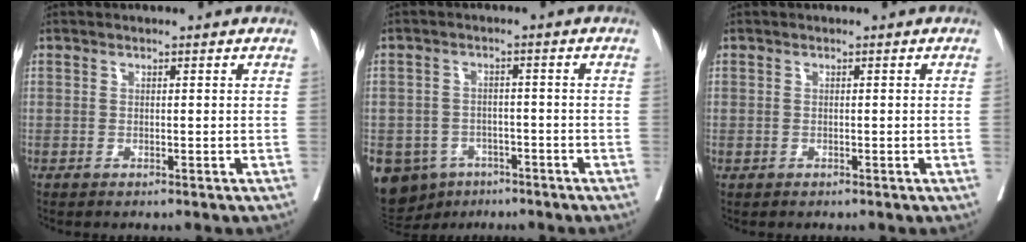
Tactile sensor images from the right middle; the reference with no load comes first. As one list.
[{"total": 11.6, "force": [-6.4, 9.1, 3.5], "torque": [-0.093, 0.004, -0.085]}, {"total": 0.0}]